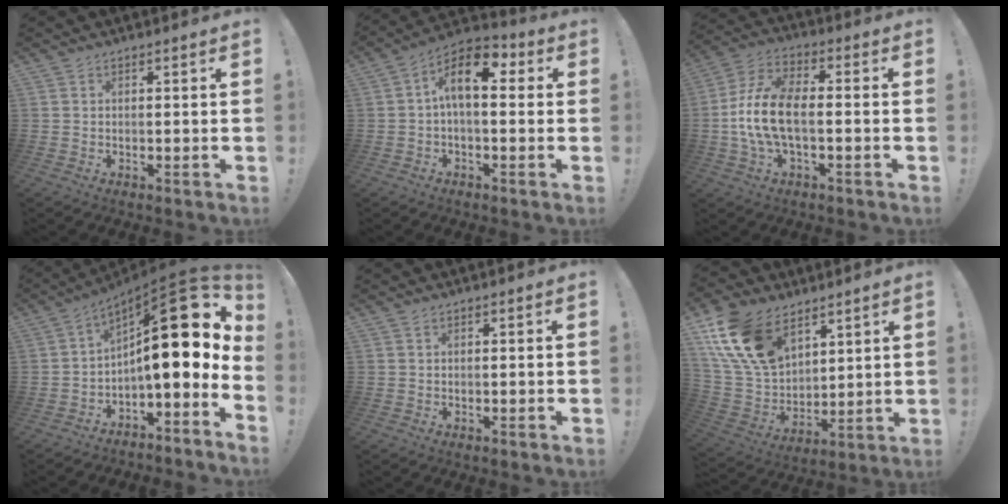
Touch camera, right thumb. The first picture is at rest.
{"total": 12.4, "force": [2.9, 5.7, 10.6], "torque": [-0.178, 0.001, 0.047]}
{"total": 15.5, "force": [-1.2, 6.8, 13.9], "torque": [-0.281, 0.006, -0.020]}
{"total": 21.9, "force": [5.9, 7.2, 19.8], "torque": [-0.285, -0.038, 0.103]}
{"total": 0.0}
{"total": 19.5, "force": [10.7, 12.2, 10.9], "torque": [-0.224, -0.051, 0.206]}